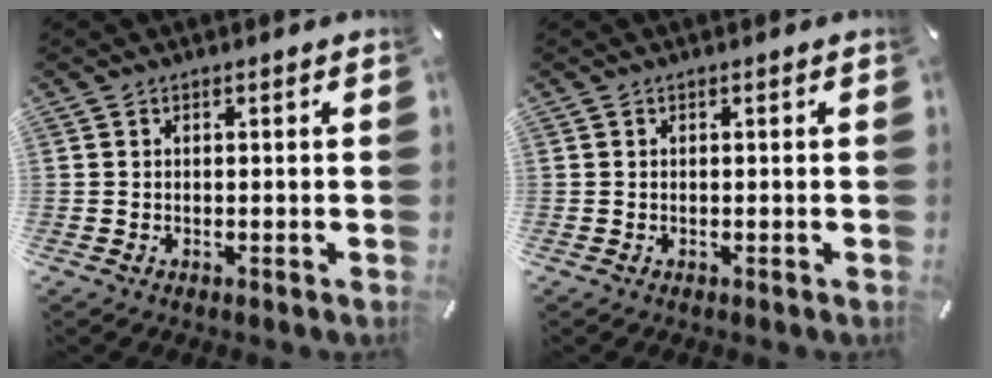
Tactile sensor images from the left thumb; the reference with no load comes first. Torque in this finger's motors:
{"motor_torque": [-0.01, 0.01, 0.00, 0.00, 0.00]}